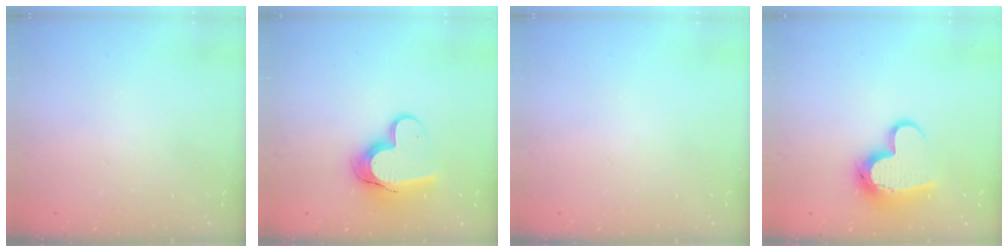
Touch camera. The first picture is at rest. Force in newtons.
{"total": 11.8, "press": 11.8, "slide": 1.0}
{"total": 0.0}
{"total": 12.4, "press": 12.3, "slide": 1.2}